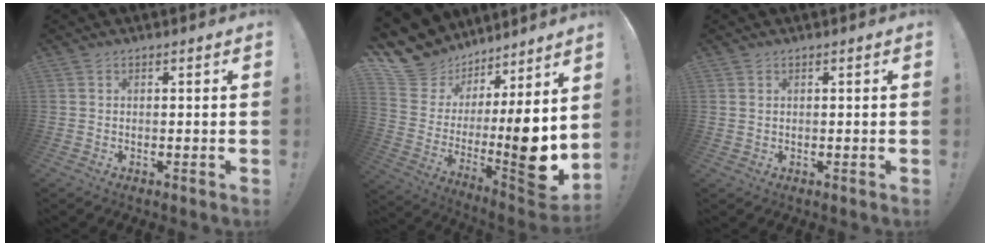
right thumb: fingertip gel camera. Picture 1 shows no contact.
{"total": 12.3, "force": [2.7, 7.2, 9.6], "torque": [-0.123, -0.067, 0.056]}
{"total": 0.6, "force": [0.3, 0.4, 0.2], "torque": [-0.002, 0.000, 0.006]}